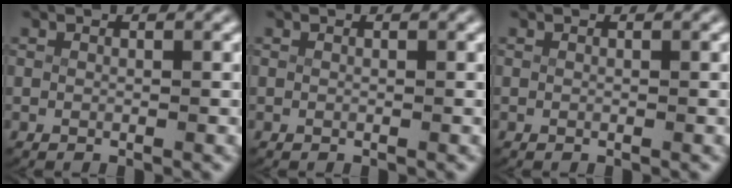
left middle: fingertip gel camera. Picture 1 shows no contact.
{"total": 0.0}
{"total": 0.0}